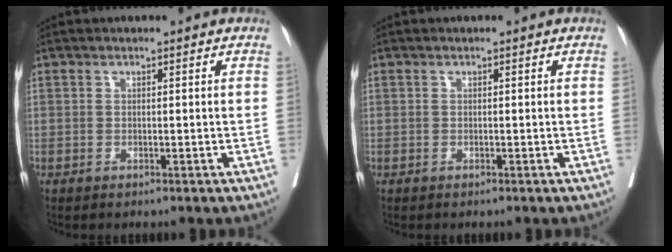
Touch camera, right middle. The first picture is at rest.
{"total": 0.0}